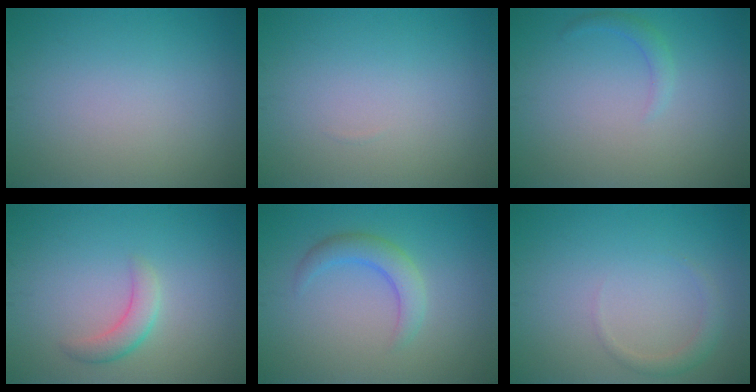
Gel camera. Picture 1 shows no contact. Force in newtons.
{"total": 0.0}
{"total": 1.2, "press": 1.2, "slide": 0.1}
{"total": 2.1, "press": 2.1, "slide": 0.2}
{"total": 2.7, "press": 2.7, "slide": 0.2}
{"total": 1.3, "press": 1.3, "slide": 0.1}